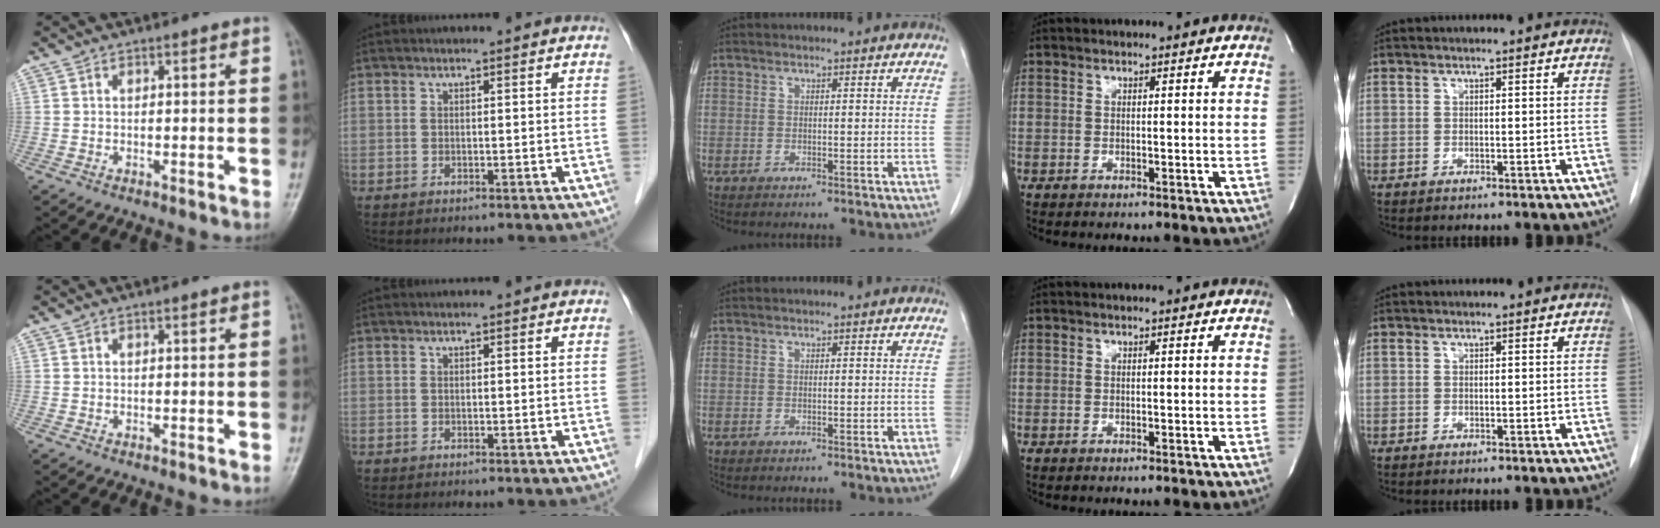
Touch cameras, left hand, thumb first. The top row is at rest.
{}